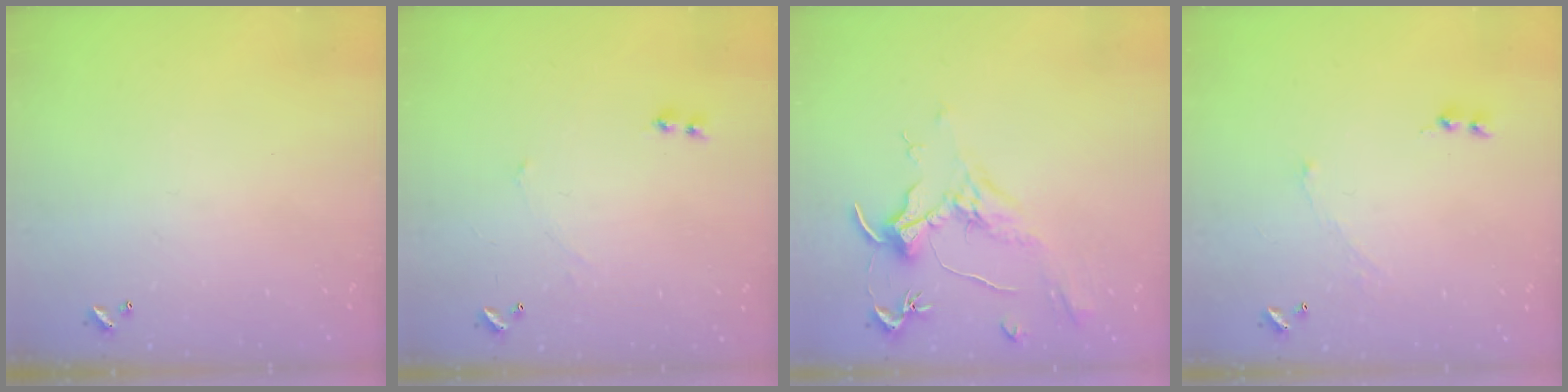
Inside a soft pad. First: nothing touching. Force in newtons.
{"total": 2.4, "press": 2.3, "slide": 0.5}
{"total": 2.0, "press": 1.8, "slide": 0.8}
{"total": 2.1, "press": 2.0, "slide": 0.7}